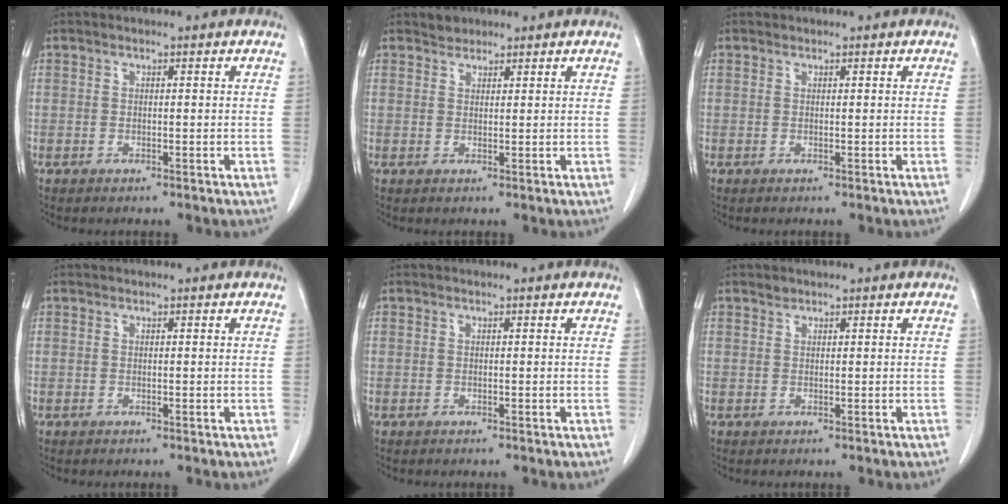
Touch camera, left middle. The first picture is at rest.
{"total": 1.5, "force": [1.3, 0.8, 0.1], "torque": [-0.001, 0.000, 0.020]}
{"total": 0.0}
{"total": 0.0}
{"total": 0.0}
{"total": 0.7, "force": [0.6, 0.2, 0.0], "torque": [0.000, -0.002, 0.009]}